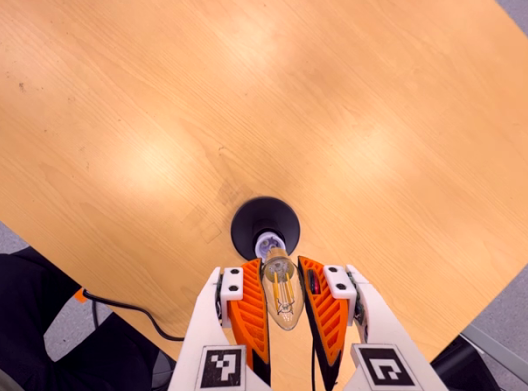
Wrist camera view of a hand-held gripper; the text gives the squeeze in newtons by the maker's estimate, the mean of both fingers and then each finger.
{"total": 20.0, "left": 21.2, "right": 18.8}